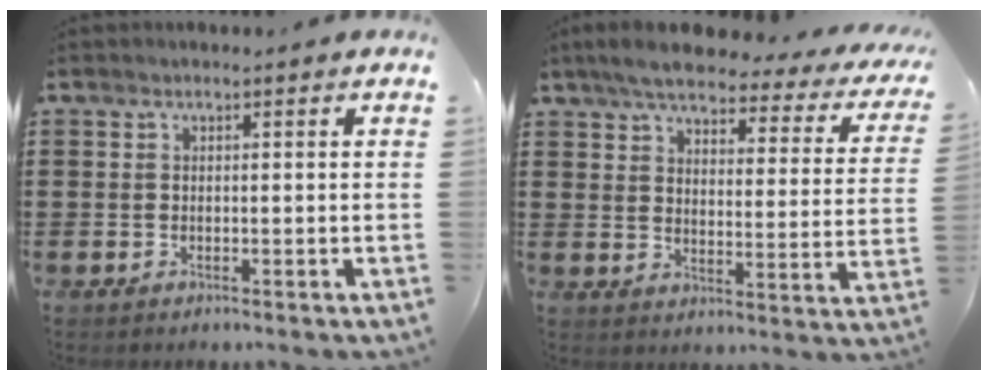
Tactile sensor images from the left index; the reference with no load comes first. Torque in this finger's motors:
{"motor_torque": [2.14, 0.00, 0.59, 0.01]}